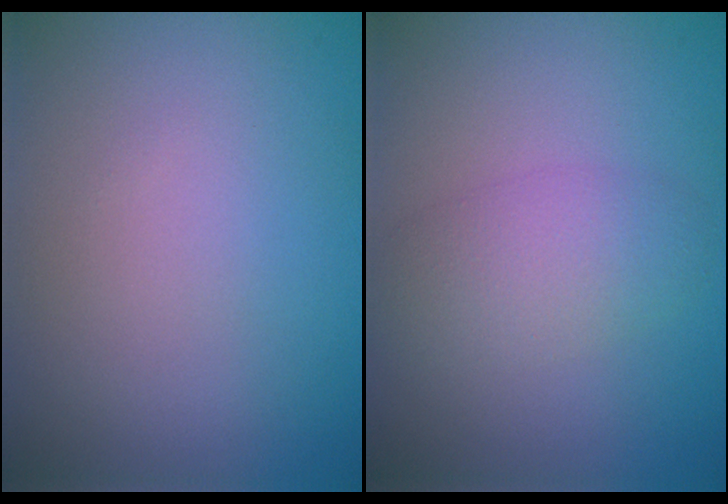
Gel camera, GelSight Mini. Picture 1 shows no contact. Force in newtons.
{"total": 3.2, "press": 3.2, "slide": 0.1}